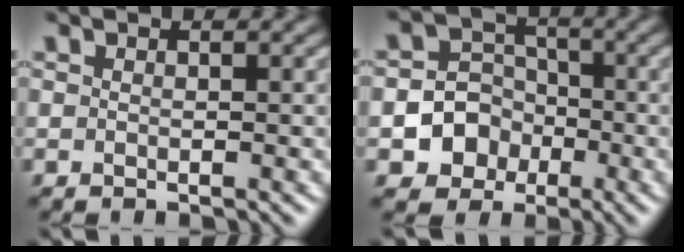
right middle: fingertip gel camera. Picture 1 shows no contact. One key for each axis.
{"total": 5.5, "fx": -2.1, "fy": 4.9, "fz": 1.5, "tx": -0.005, "ty": 0.008, "tz": -0.057}